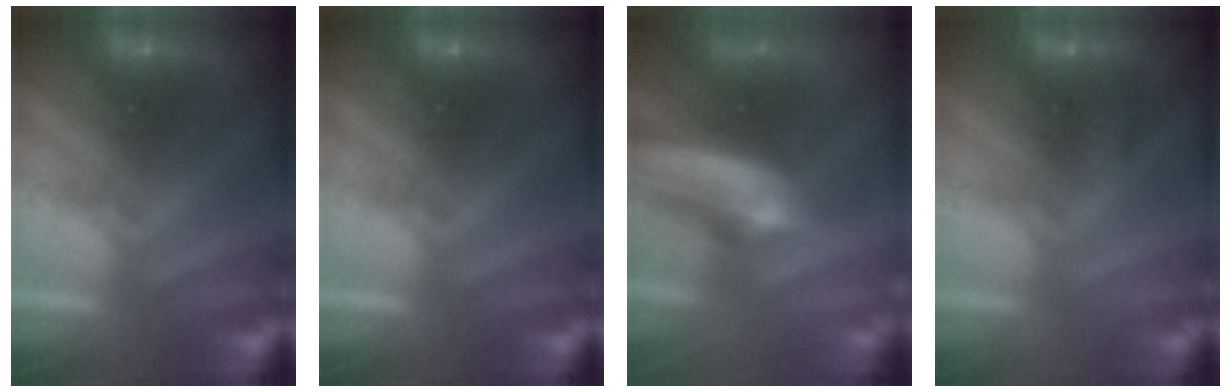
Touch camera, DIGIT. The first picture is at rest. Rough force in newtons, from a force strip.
{"total": 0.0}
{"total": 9.3}
{"total": 3.0}